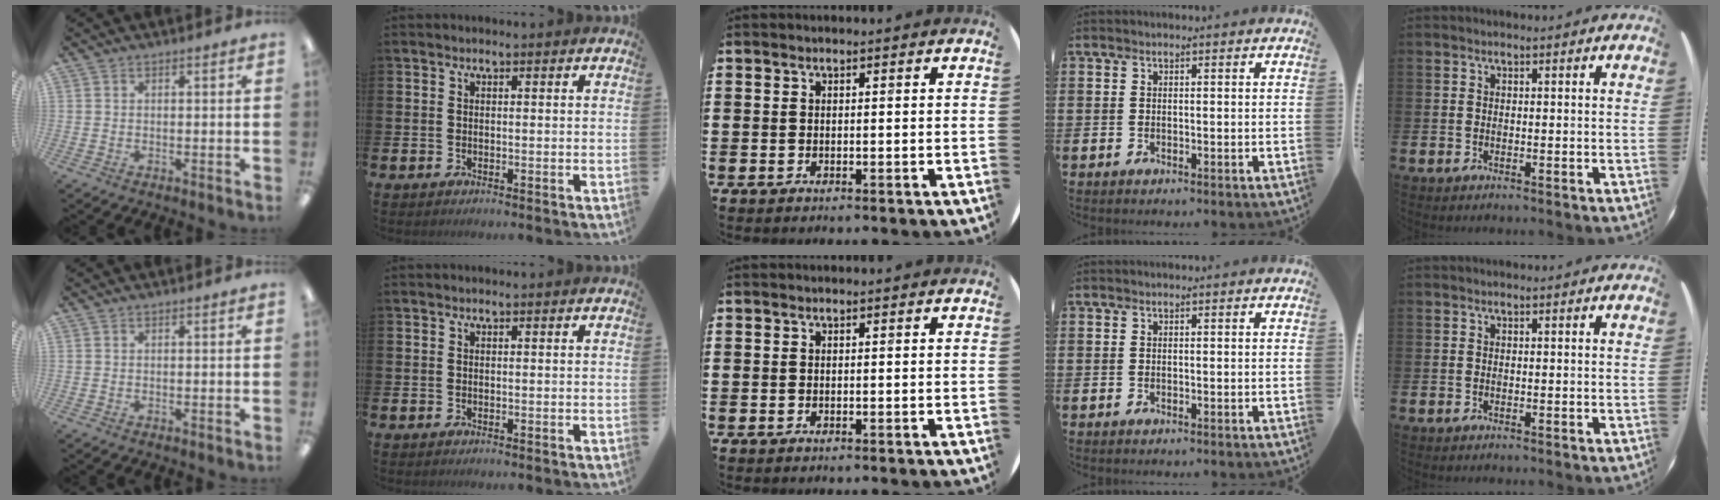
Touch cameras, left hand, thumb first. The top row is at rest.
{}